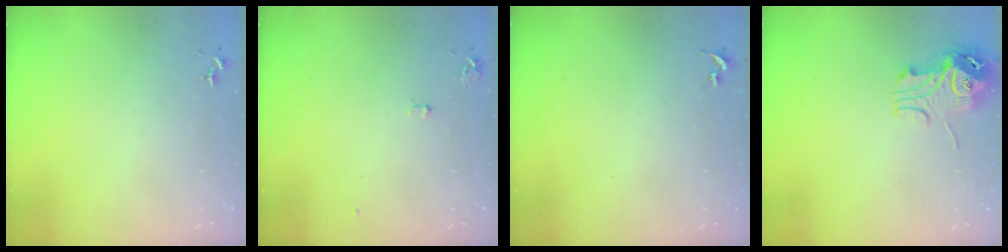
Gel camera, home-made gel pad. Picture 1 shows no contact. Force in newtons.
{"total": 5.2, "press": 5.1, "slide": 0.6}
{"total": 0.0}
{"total": 10.9, "press": 10.9, "slide": 1.1}